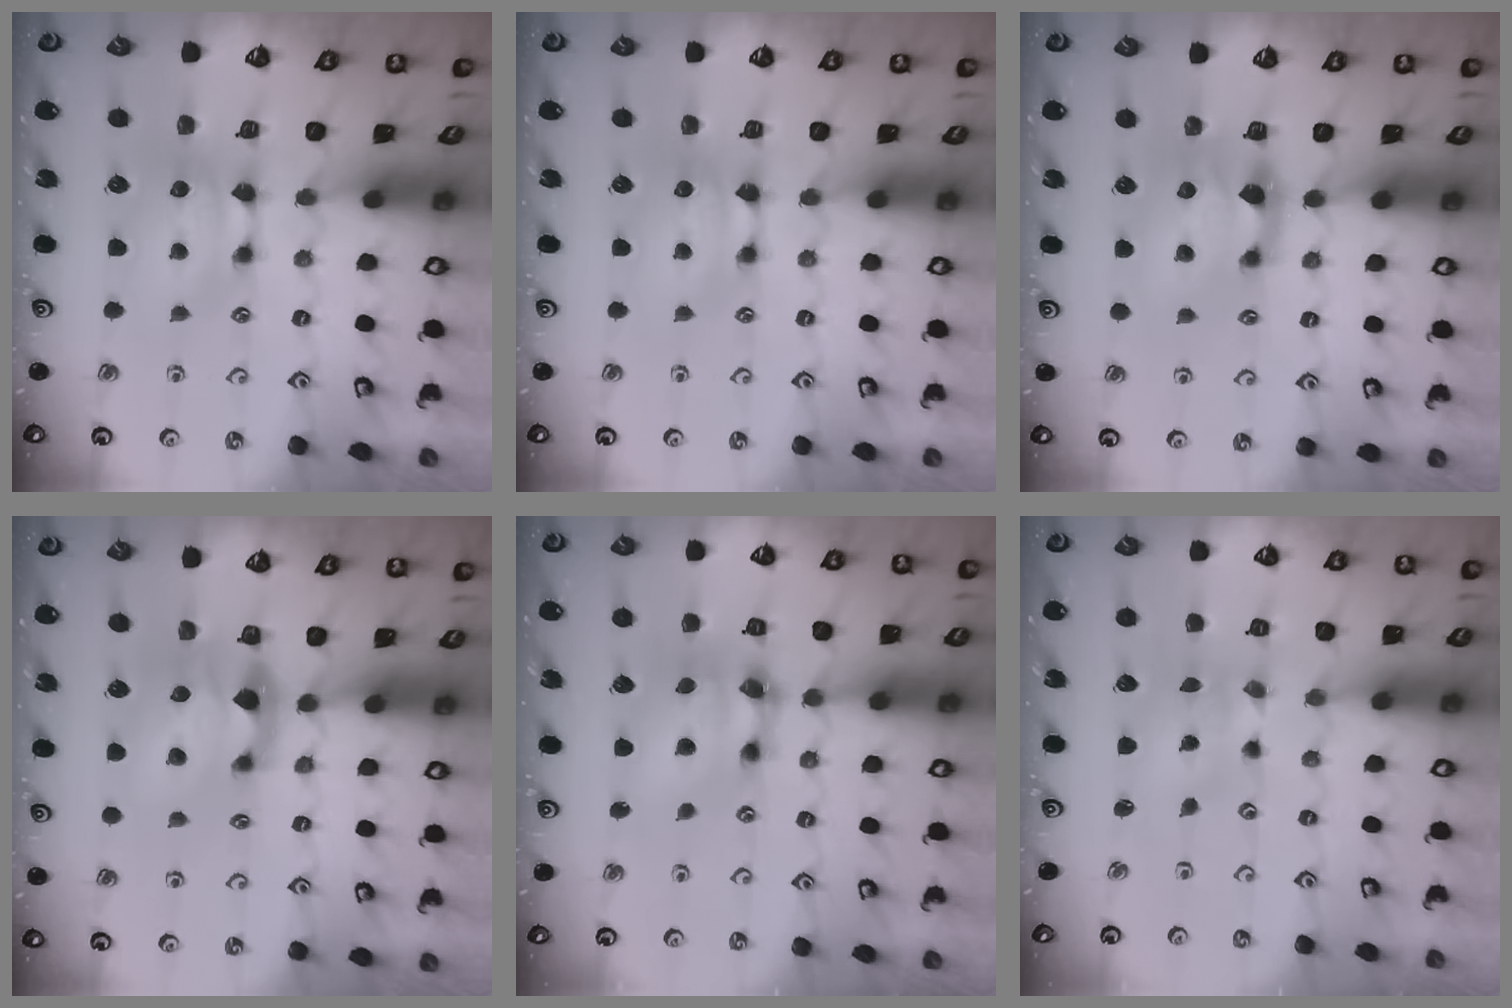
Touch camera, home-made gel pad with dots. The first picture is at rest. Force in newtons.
{"total": 0.0}
{"total": 1.6, "press": 1.2, "slide": 1.1}
{"total": 2.5, "press": 2.1, "slide": 1.4}
{"total": 6.8, "press": 6.5, "slide": 2.0}
{"total": 2.9, "press": 2.7, "slide": 0.9}